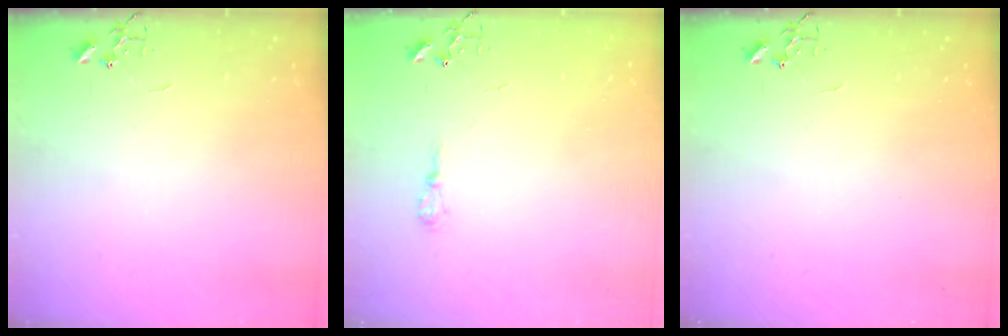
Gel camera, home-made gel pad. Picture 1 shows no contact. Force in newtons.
{"total": 5.9, "press": 5.9, "slide": 0.7}
{"total": 0.0}